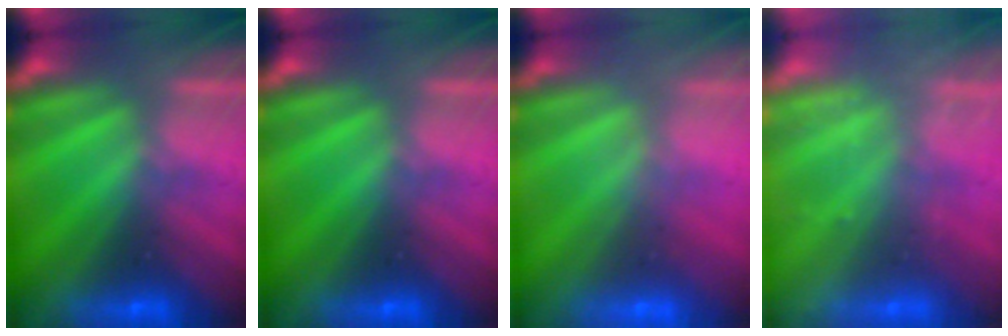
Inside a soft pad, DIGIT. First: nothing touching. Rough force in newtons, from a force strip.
{"total": 0.0}
{"total": 1.6}
{"total": 2.3}